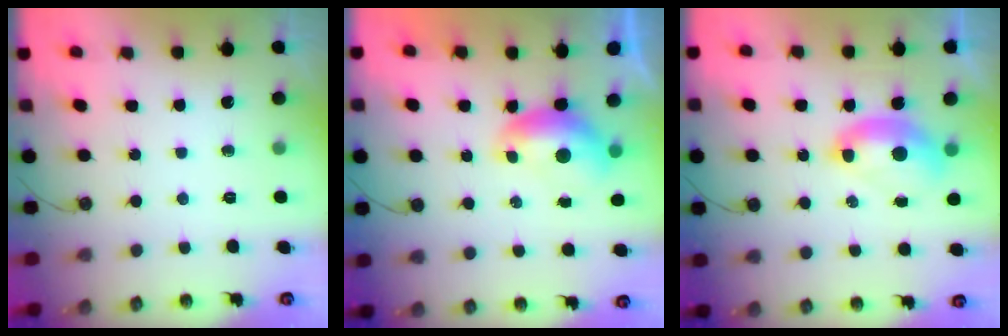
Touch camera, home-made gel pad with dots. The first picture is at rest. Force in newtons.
{"total": 1.0, "press": 0.7, "slide": 0.7}
{"total": 2.6, "press": 2.6, "slide": 0.6}